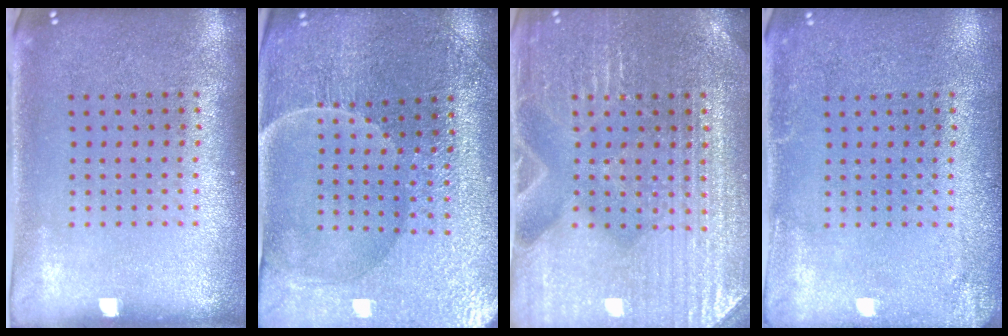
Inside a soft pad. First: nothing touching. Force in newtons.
{"total": 3.5, "press": 3.5, "slide": 0.2}
{"total": 4.2, "press": 4.0, "slide": 1.3}
{"total": 1.8, "press": 1.8, "slide": 0.2}